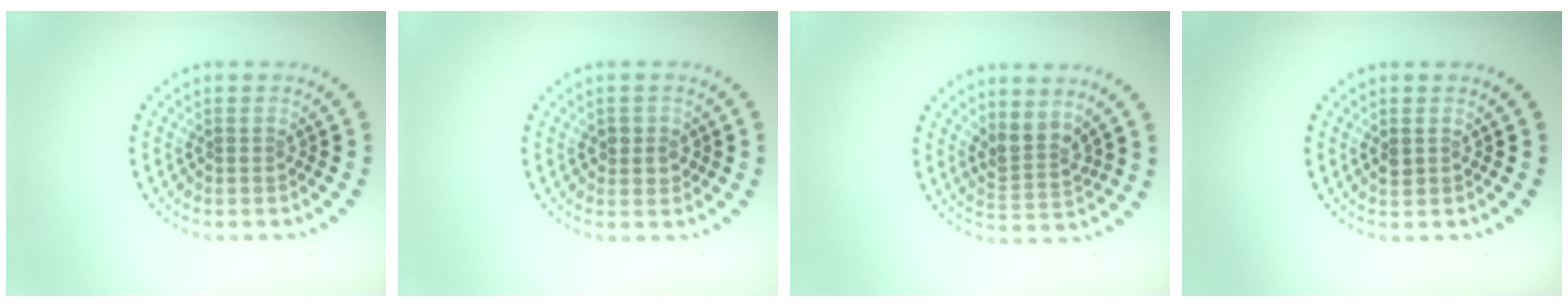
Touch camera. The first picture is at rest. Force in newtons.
{"total": 1.6, "press": 1.6, "slide": 0.4}
{"total": 2.6, "press": 2.0, "slide": 1.7}
{"total": 1.2, "press": 1.2, "slide": 0.1}